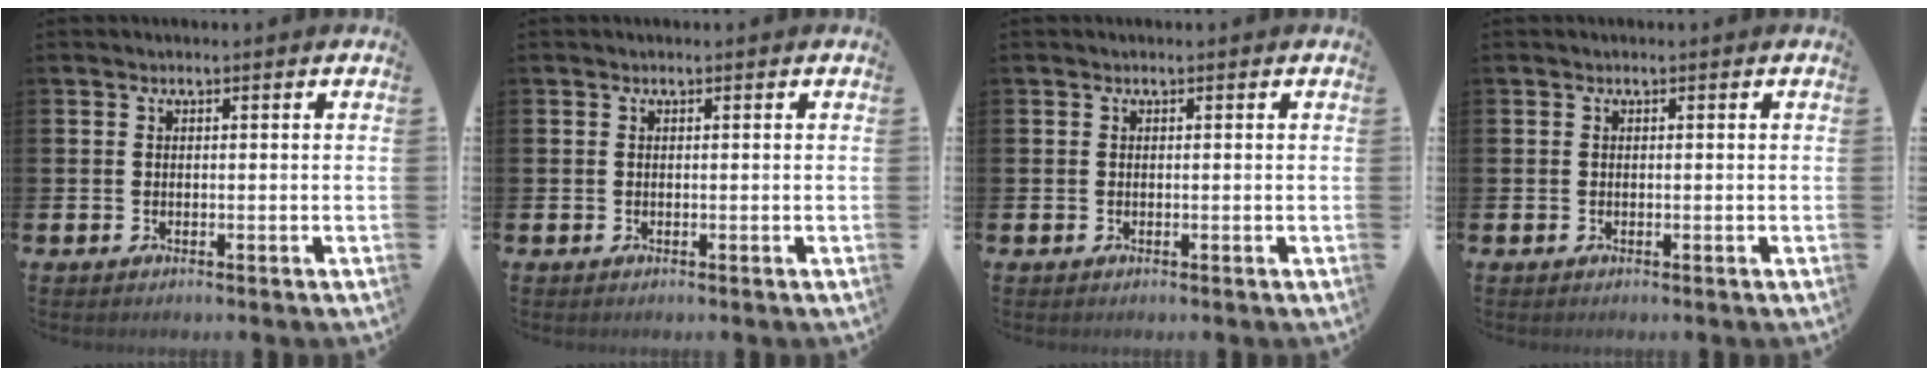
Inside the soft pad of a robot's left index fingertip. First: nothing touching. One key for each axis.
{"total": 0.0}
{"total": 0.0}
{"total": 0.0}